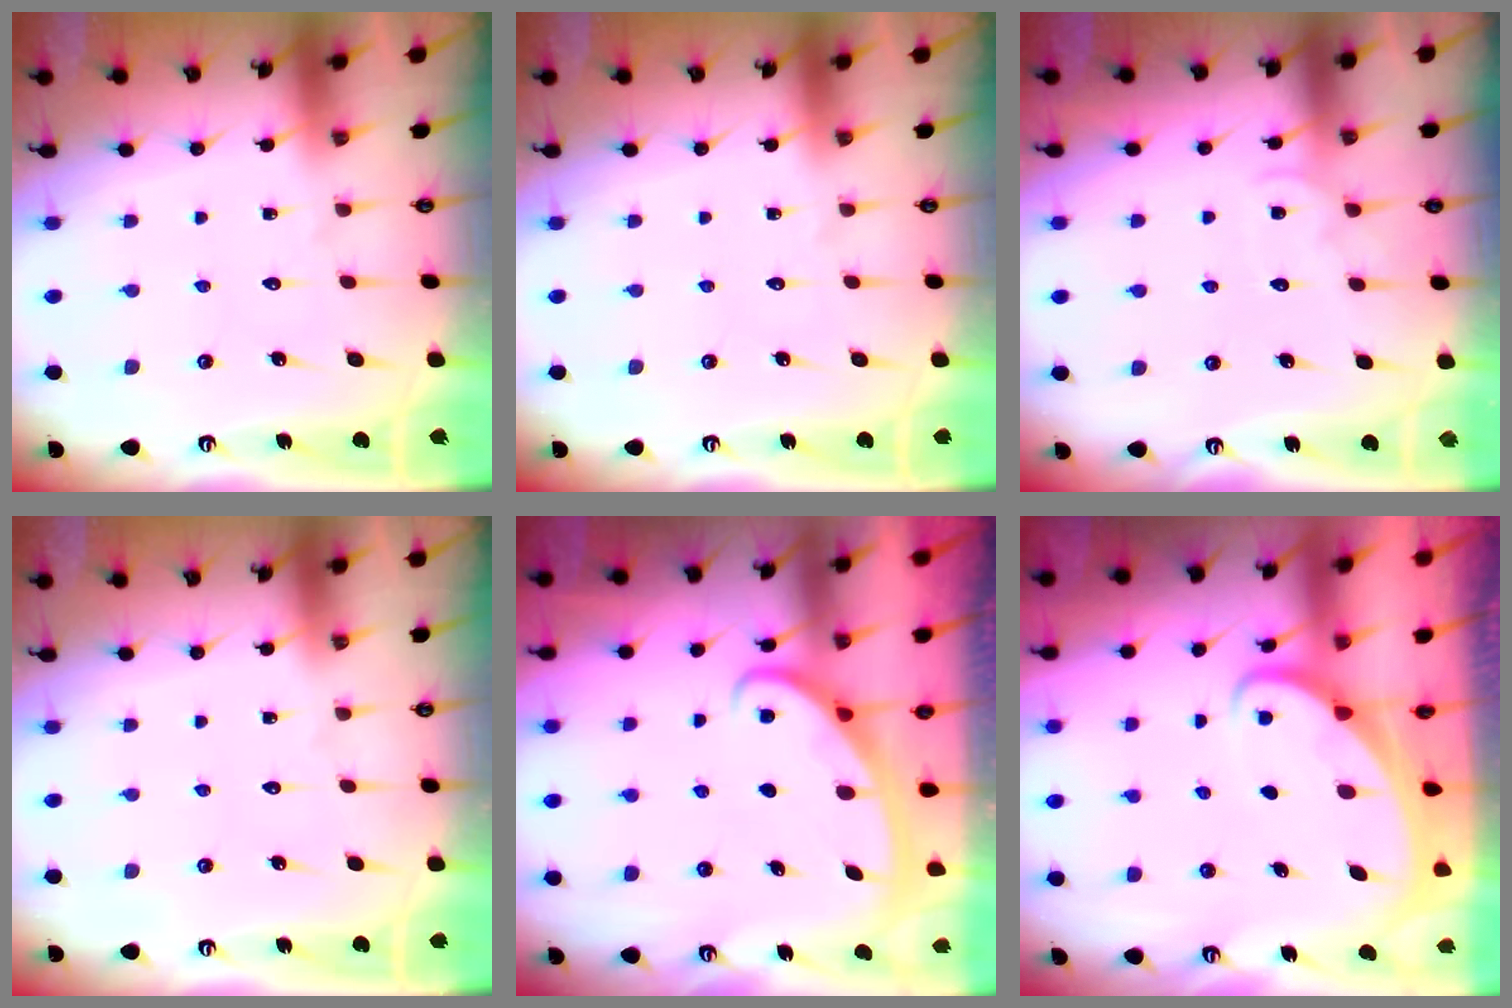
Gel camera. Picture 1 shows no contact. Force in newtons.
{"total": 0.0}
{"total": 4.5, "press": 4.5, "slide": 0.5}
{"total": 0.0}
{"total": 2.8, "press": 2.8, "slide": 0.4}
{"total": 2.7, "press": 2.7, "slide": 0.4}